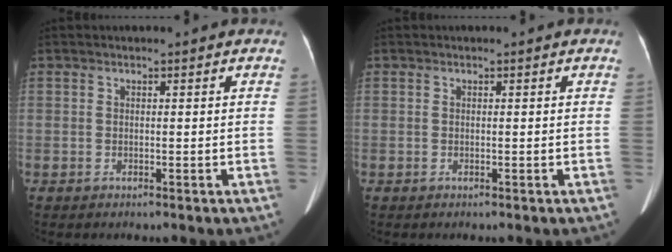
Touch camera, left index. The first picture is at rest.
{"total": 0.0}